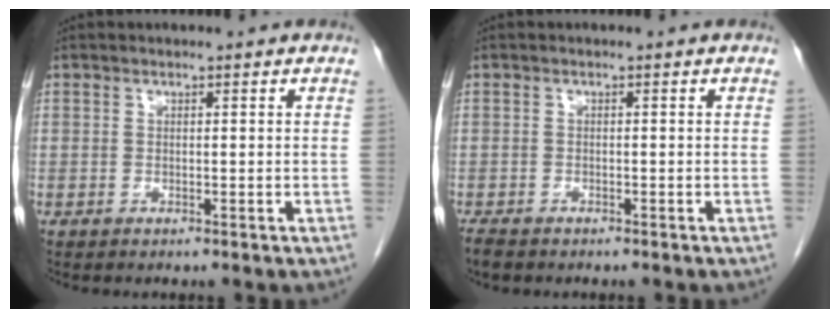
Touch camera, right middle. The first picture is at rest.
{"total": 2.1, "force": [-1.8, 0.7, 0.9], "torque": [-0.023, -0.006, -0.027]}